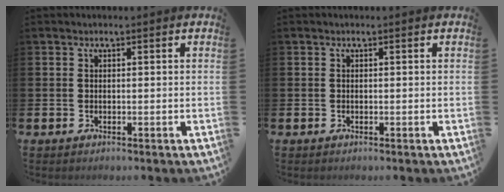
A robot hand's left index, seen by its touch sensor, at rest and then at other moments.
{"total": 0.0}